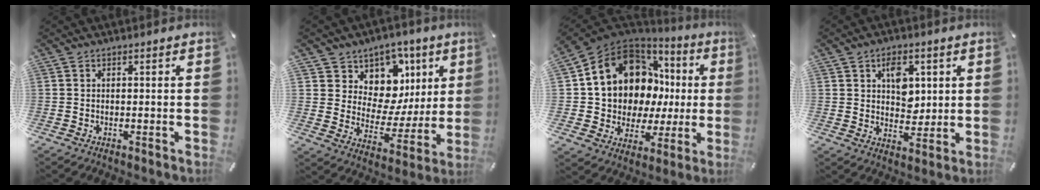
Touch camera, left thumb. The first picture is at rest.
{"total": 9.9, "force": [5.4, 8.2, 1.4], "torque": [-0.008, -0.078, 0.098]}
{"total": 14.5, "force": [5.9, 11.5, 6.5], "torque": [-0.124, -0.056, 0.123]}
{"total": 7.1, "force": [2.5, 5.5, 3.8], "torque": [-0.041, -0.006, 0.038]}